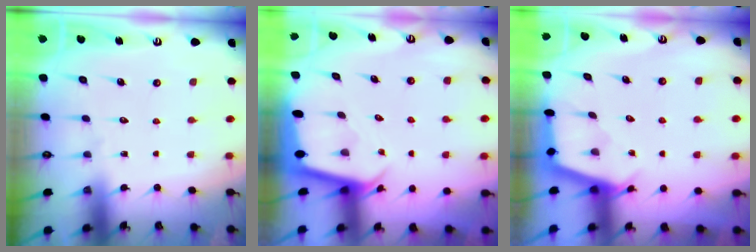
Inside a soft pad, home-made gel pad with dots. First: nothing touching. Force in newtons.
{"total": 1.9, "press": 1.9, "slide": 0.1}
{"total": 2.8, "press": 2.8, "slide": 0.3}